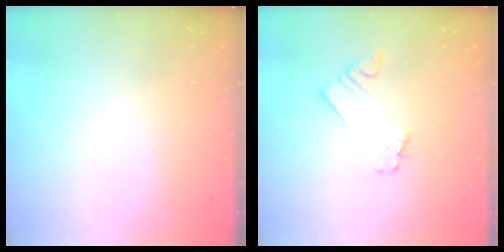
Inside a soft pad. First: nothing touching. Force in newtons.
{"total": 1.9, "press": 1.9, "slide": 0.1}